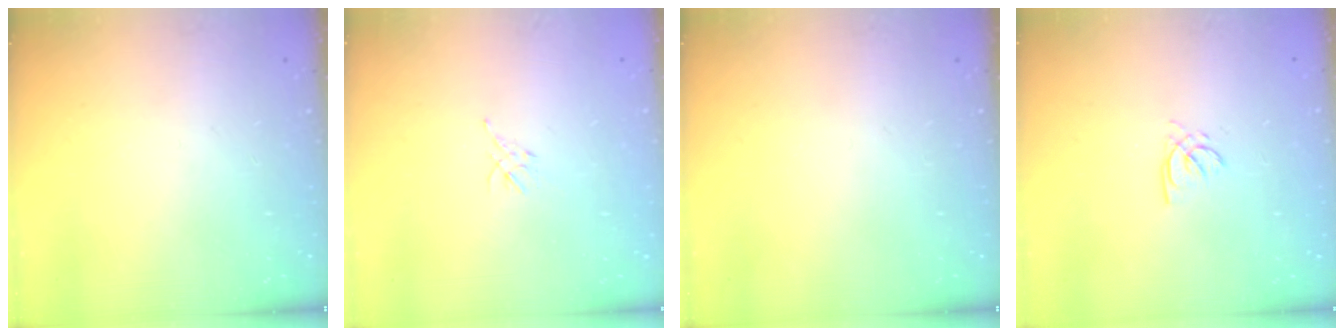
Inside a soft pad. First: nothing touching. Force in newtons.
{"total": 2.0, "press": 1.9, "slide": 0.7}
{"total": 0.0}
{"total": 2.0, "press": 2.0, "slide": 0.4}